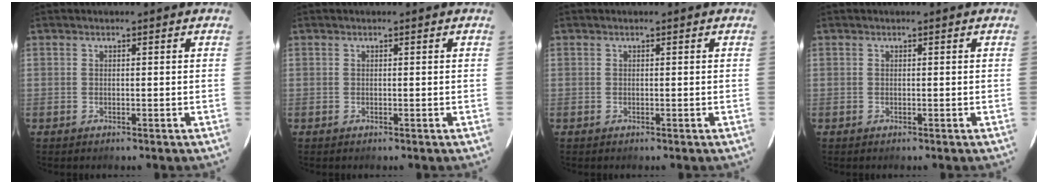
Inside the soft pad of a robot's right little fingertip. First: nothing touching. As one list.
[{"total": 0.0}, {"total": 0.0}, {"total": 0.0}]